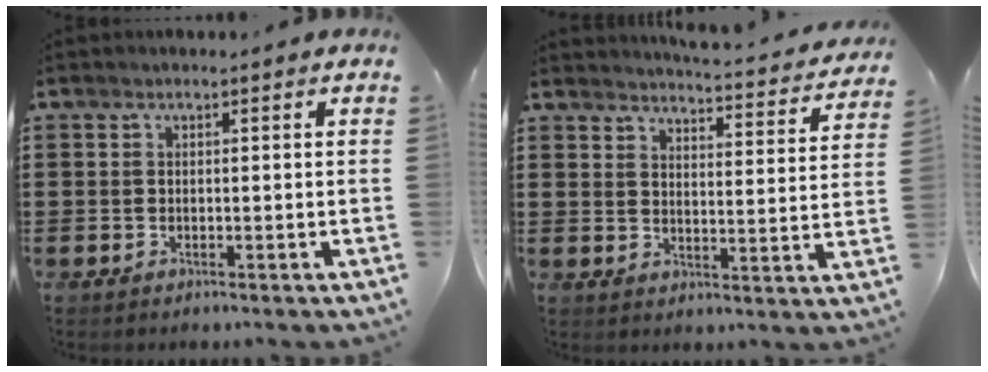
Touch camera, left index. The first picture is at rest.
{"total": 3.9, "force": [3.8, -0.3, 0.7], "torque": [-0.017, -0.038, 0.058]}